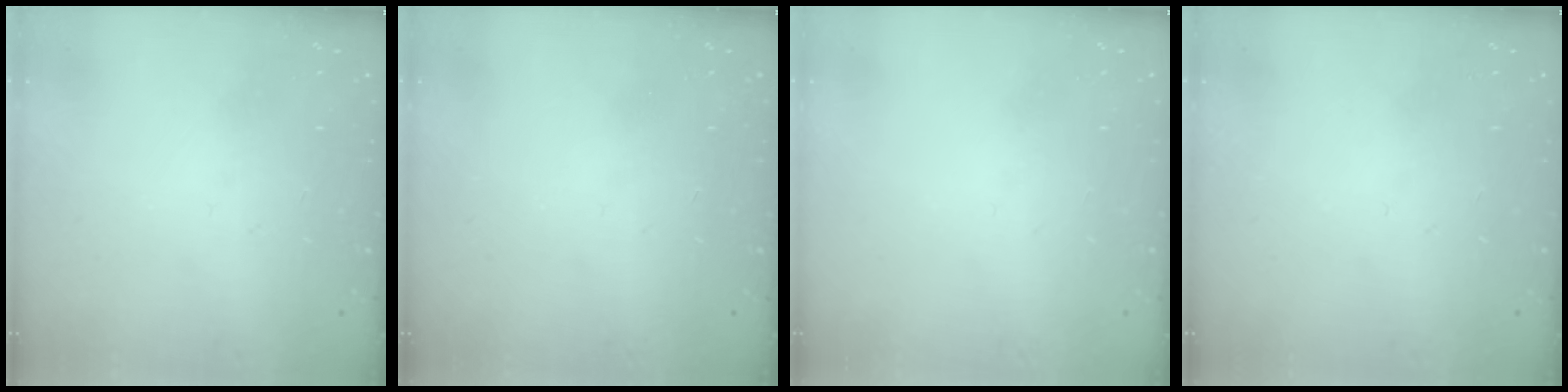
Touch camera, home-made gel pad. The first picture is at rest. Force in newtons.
{"total": 0.0}
{"total": 0.0}
{"total": 0.0}